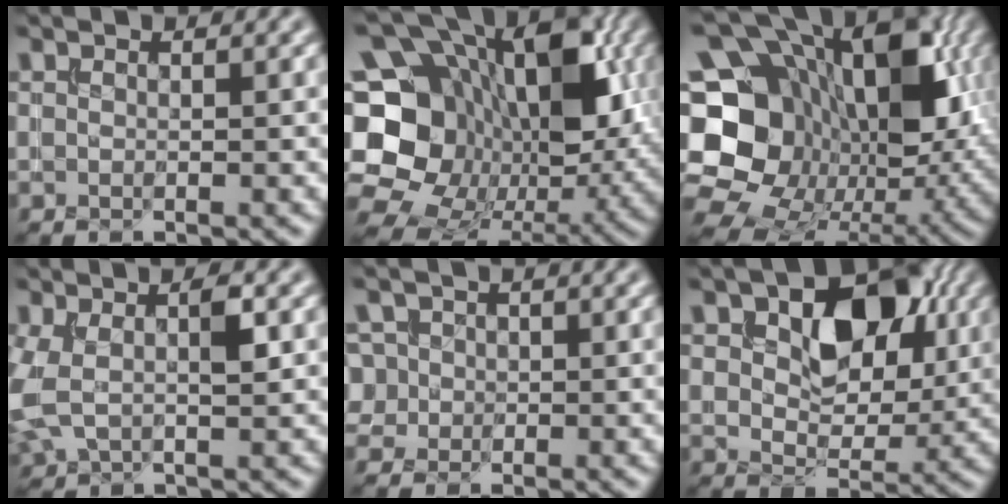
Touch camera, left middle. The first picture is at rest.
{"total": 17.1, "force": [0.6, 13.1, 11.0], "torque": [-0.206, 0.015, 0.029]}
{"total": 18.8, "force": [1.0, 14.4, 12.1], "torque": [-0.215, 0.001, 0.041]}
{"total": 4.7, "force": [0.3, 2.4, 4.1], "torque": [-0.106, 0.000, 0.008]}
{"total": 3.6, "force": [0.5, 3.3, 1.2], "torque": [-0.016, 0.027, 0.000]}
{"total": 8.9, "force": [3.1, 5.3, 6.4], "torque": [-0.105, -0.003, 0.046]}